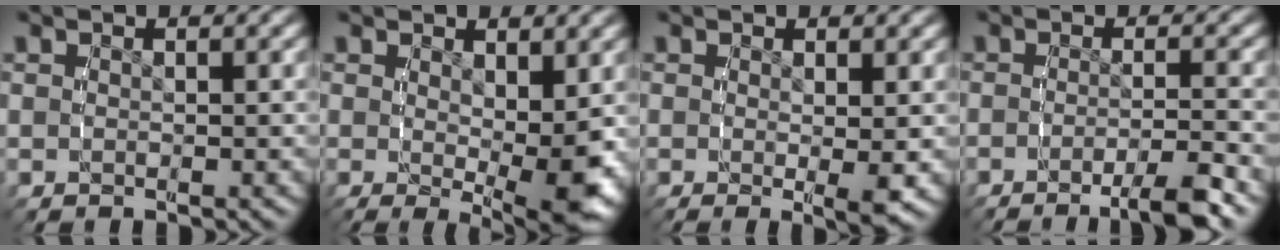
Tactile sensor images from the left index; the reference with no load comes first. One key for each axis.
{"total": 3.9, "fx": 0.2, "fy": 0.5, "fz": 3.8, "tx": -0.047, "ty": -0.018, "tz": 0.008}
{"total": 1.6, "fx": 0.1, "fy": -0.3, "fz": 1.6, "tx": -0.020, "ty": -0.008, "tz": 0.001}
{"total": 3.4, "fx": -2.5, "fy": -0.1, "fz": 2.2, "tx": -0.033, "ty": 0.002, "tz": -0.050}